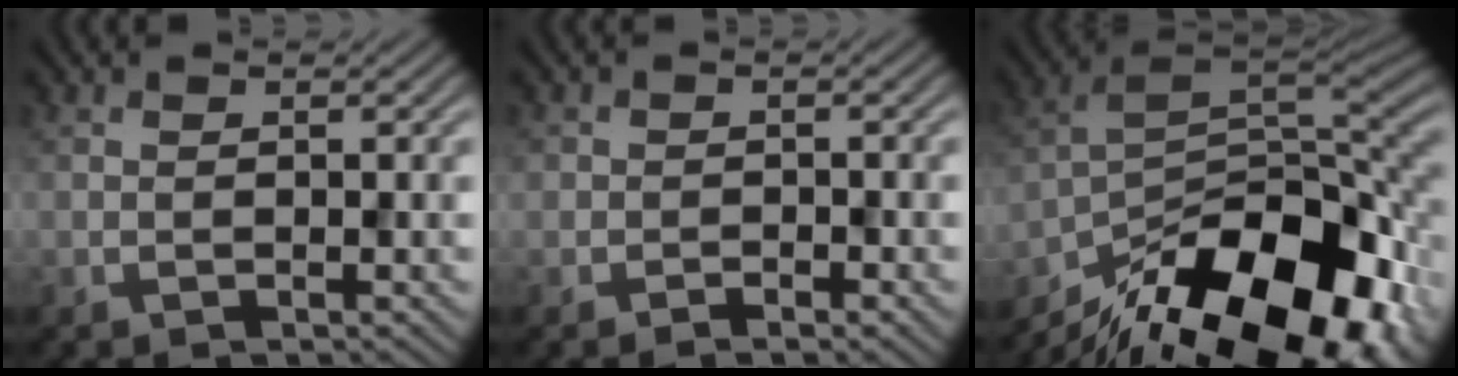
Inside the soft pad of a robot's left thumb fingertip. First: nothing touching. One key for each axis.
{"total": 1.5, "fx": -1.0, "fy": 1.0, "fz": 0.5, "tx": -0.006, "ty": -0.003, "tz": -0.021}
{"total": 19.2, "fx": -12.4, "fy": 8.1, "fz": 12.2, "tx": -0.206, "ty": -0.033, "tz": -0.197}